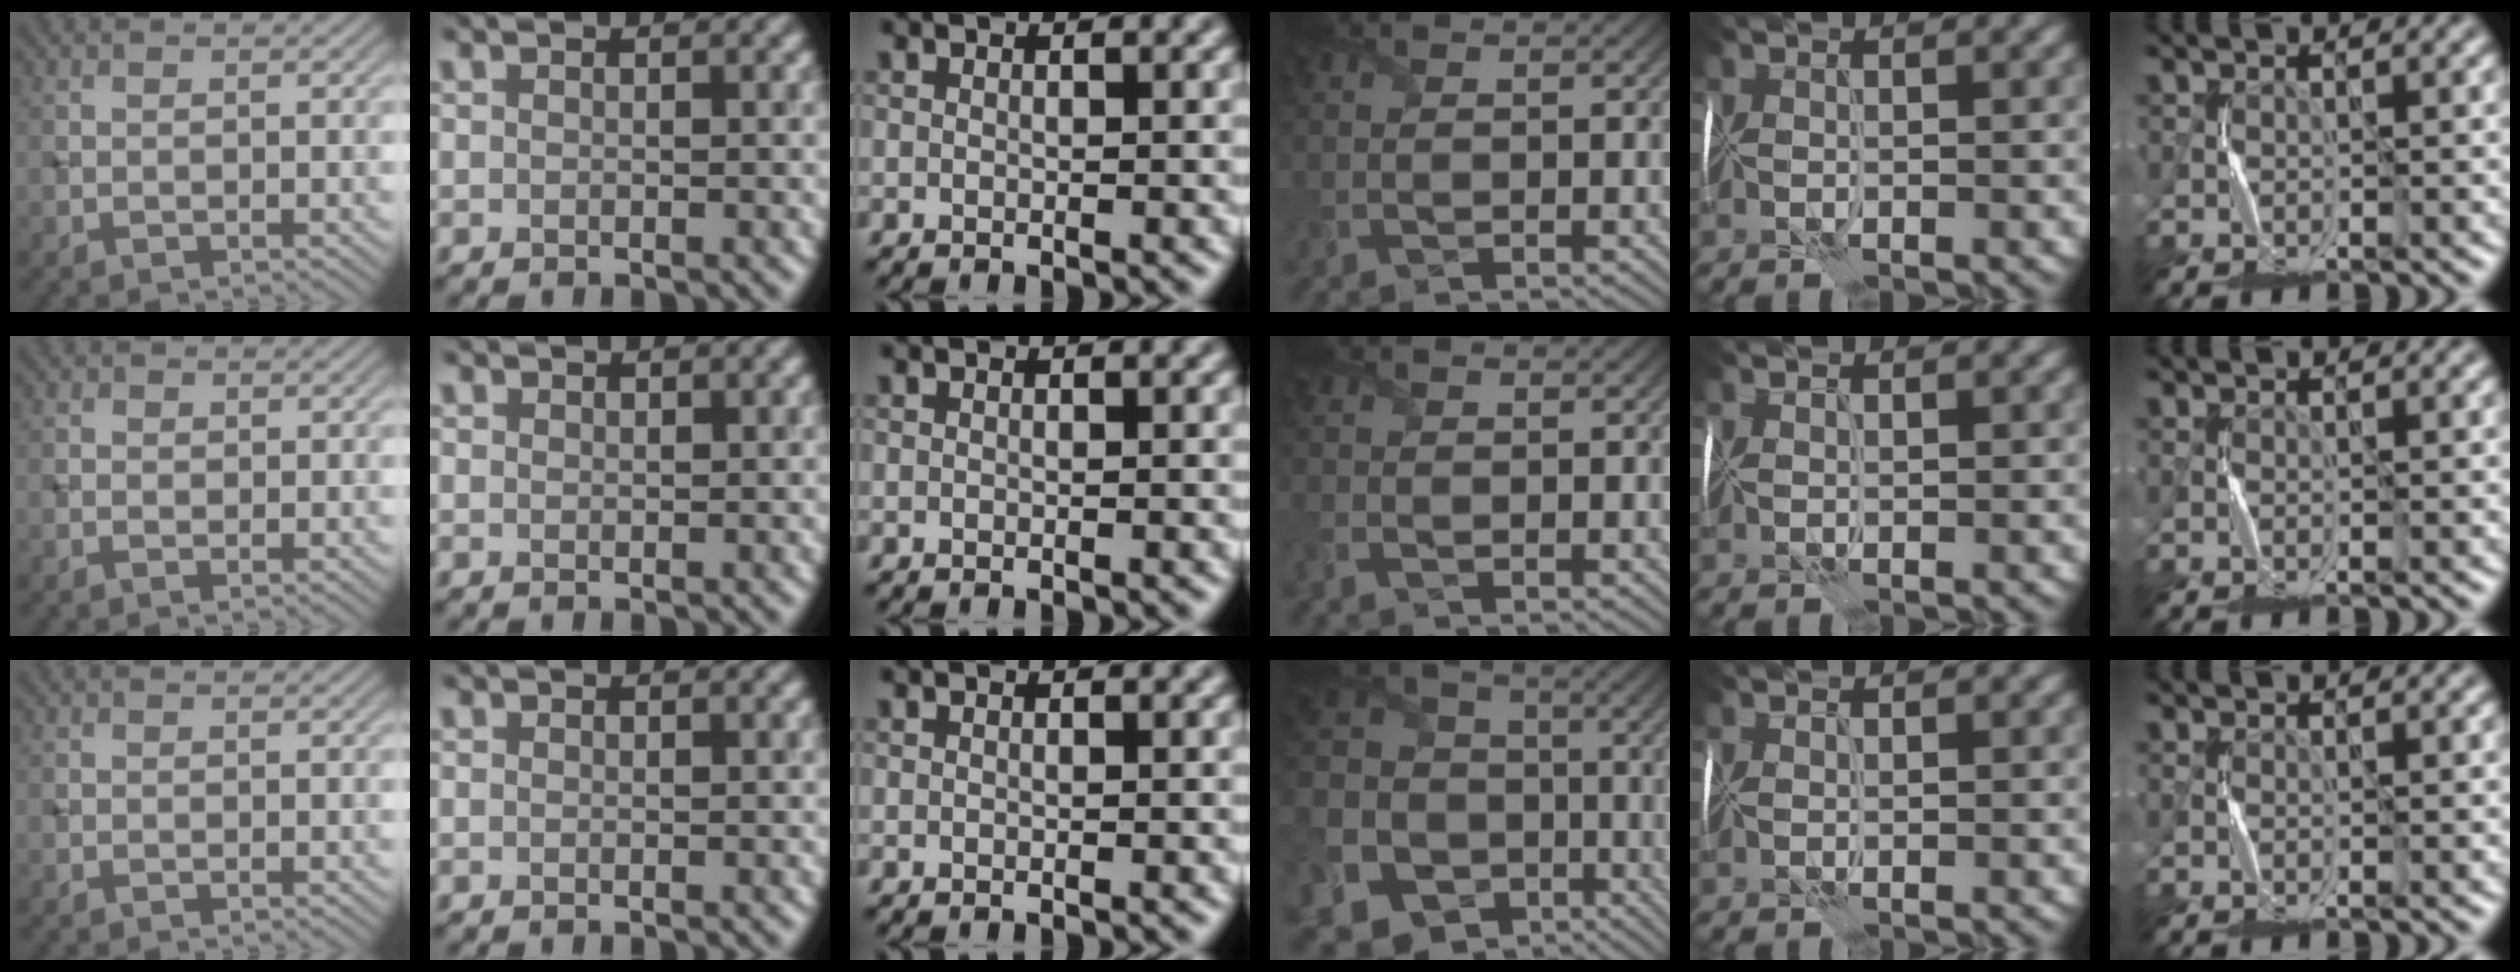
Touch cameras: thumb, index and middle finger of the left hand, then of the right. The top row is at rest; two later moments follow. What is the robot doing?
{"motion": "fold", "object": "memory foam"}